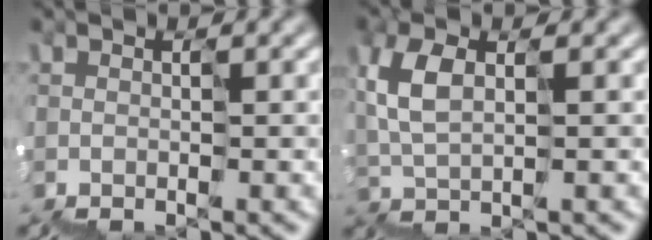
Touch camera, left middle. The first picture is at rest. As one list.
[{"total": 2.9, "force": [1.4, 1.1, 2.3], "torque": [-0.085, 0.019, 0.024]}]